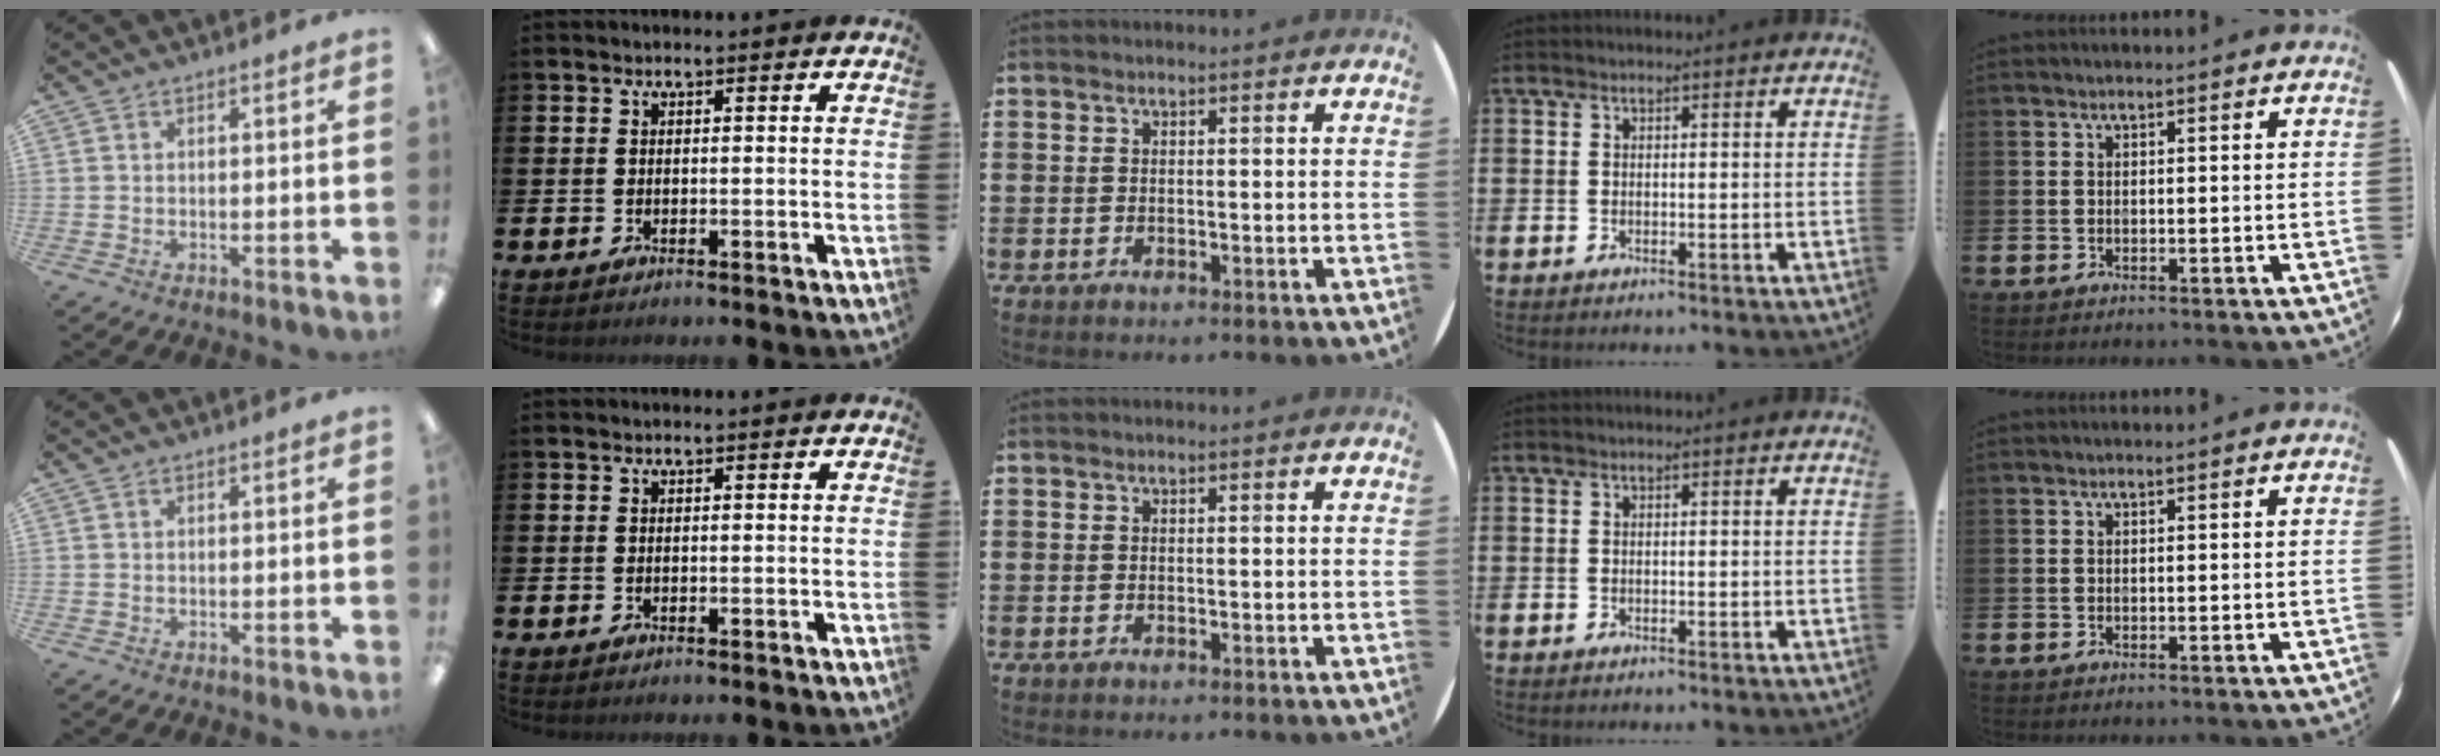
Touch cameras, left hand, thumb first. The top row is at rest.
{}